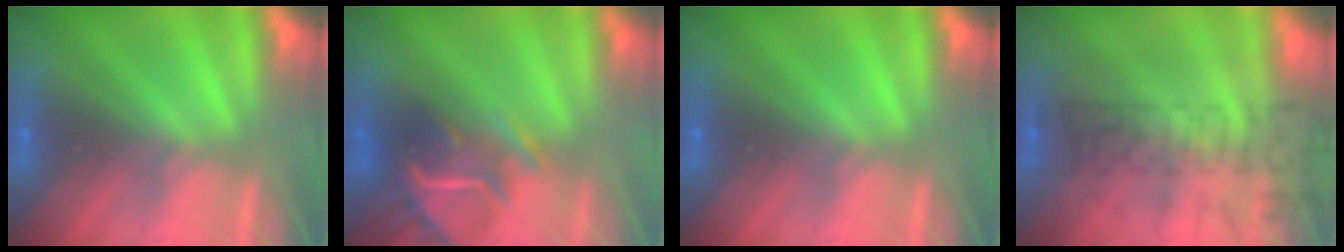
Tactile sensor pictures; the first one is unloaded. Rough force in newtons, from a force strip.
{"total": 6.4}
{"total": 0.0}
{"total": 9.2}